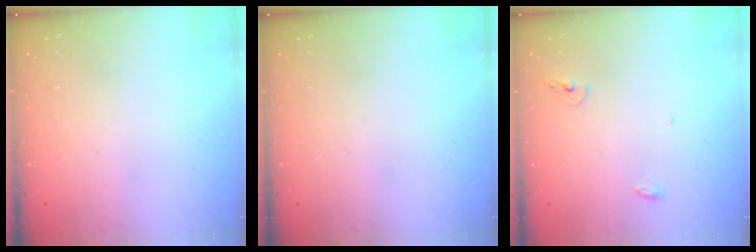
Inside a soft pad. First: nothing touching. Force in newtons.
{"total": 0.0}
{"total": 4.3, "press": 4.2, "slide": 0.9}